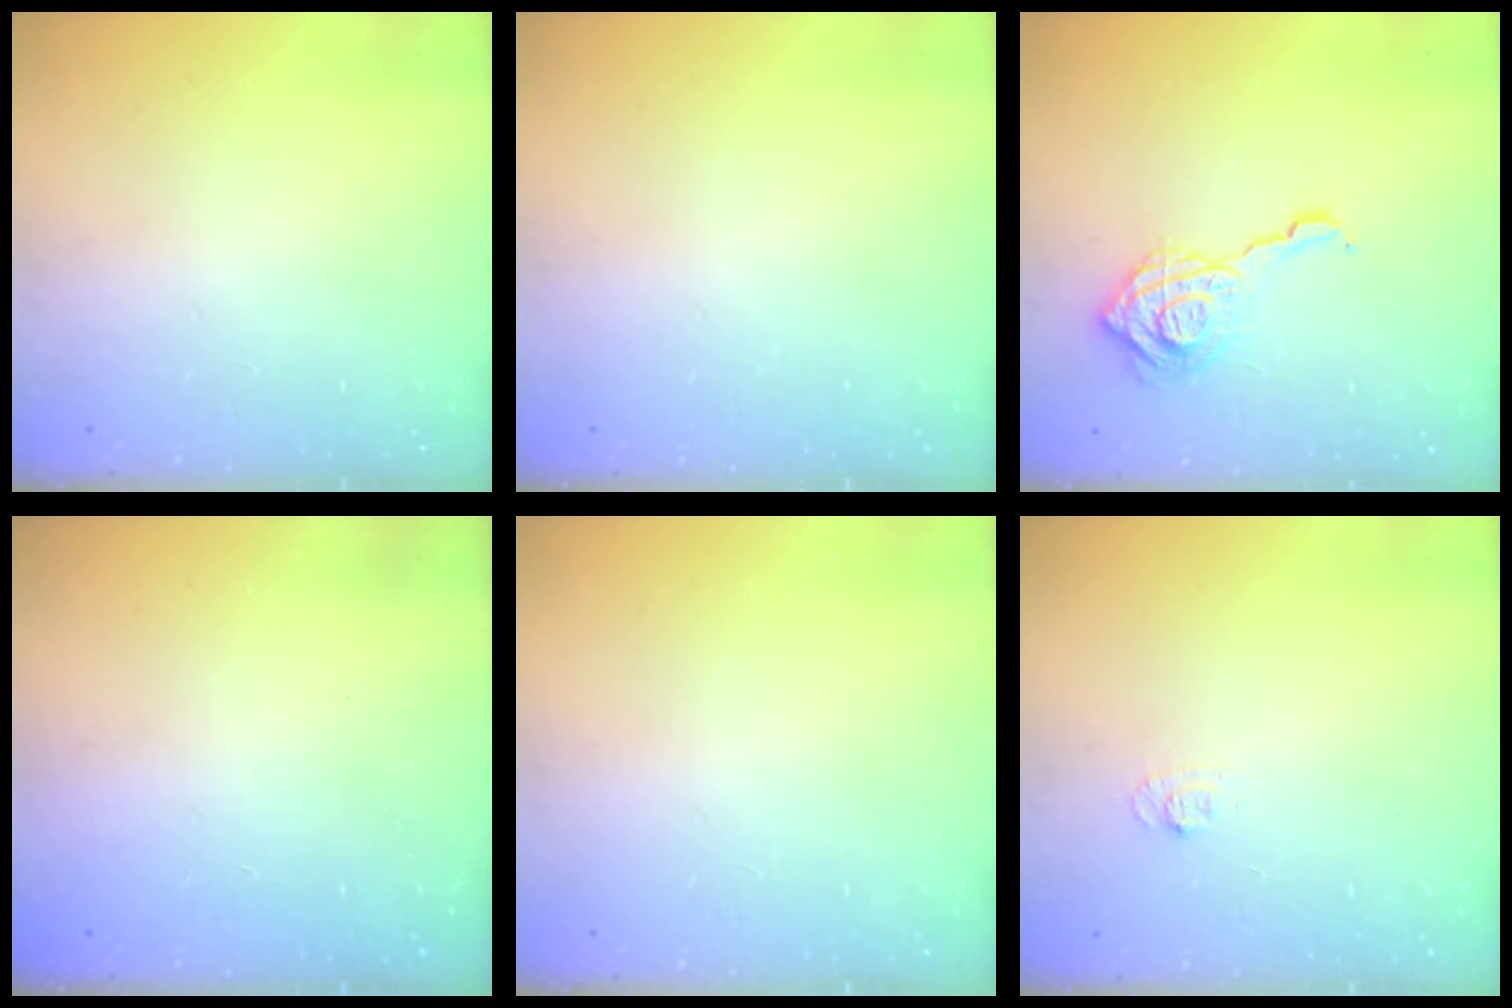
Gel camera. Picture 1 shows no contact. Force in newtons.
{"total": 0.0}
{"total": 13.8, "press": 13.8, "slide": 1.3}
{"total": 2.3, "press": 2.1, "slide": 0.8}
{"total": 0.0}
{"total": 4.1, "press": 4.1, "slide": 0.5}